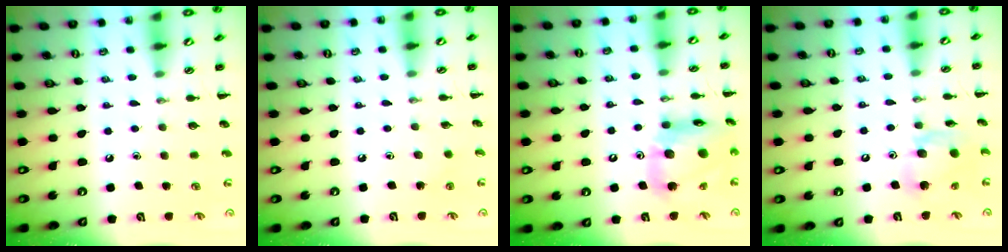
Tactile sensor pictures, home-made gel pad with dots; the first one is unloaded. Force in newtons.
{"total": 3.9, "press": 3.7, "slide": 1.0}
{"total": 14.3, "press": 13.9, "slide": 3.5}
{"total": 13.4, "press": 12.9, "slide": 3.5}